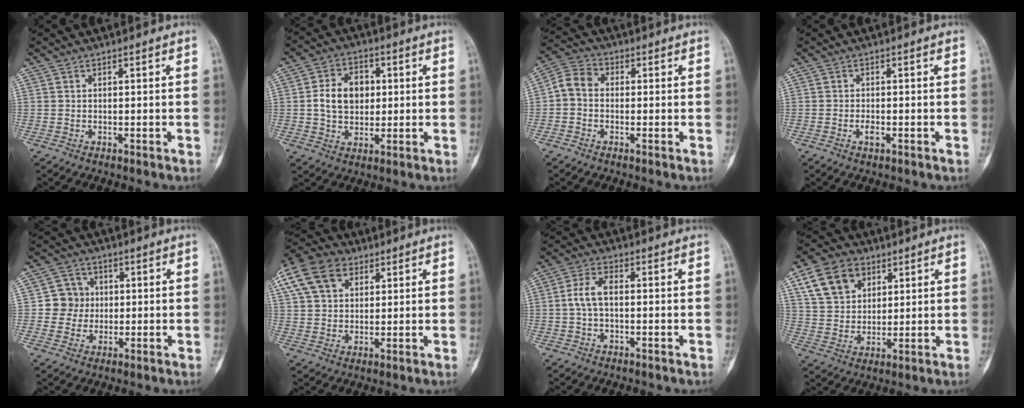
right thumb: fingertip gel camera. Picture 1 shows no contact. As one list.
[{"total": 9.3, "force": [0.9, 7.0, 6.0], "torque": [-0.076, 0.008, 0.013]}, {"total": 5.1, "force": [-0.5, 4.0, 3.1], "torque": [-0.048, 0.018, -0.026]}, {"total": 1.6, "force": [-0.7, 0.7, 1.3], "torque": [-0.023, 0.002, -0.013]}, {"total": 5.9, "force": [0.2, 5.8, 1.1], "torque": [0.023, 0.012, -0.004]}, {"total": 18.8, "force": [8.8, 13.2, 10.1], "torque": [-0.224, 0.035, 0.162]}, {"total": 4.8, "force": [-0.1, 2.5, 4.1], "torque": [-0.088, 0.016, -0.005]}, {"total": 12.0, "force": [5.7, 8.6, 6.2], "torque": [-0.084, -0.012, 0.108]}]